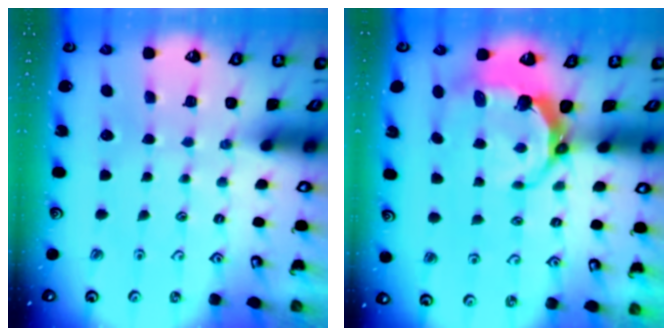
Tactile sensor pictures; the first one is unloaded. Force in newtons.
{"total": 7.0, "press": 5.6, "slide": 4.3}